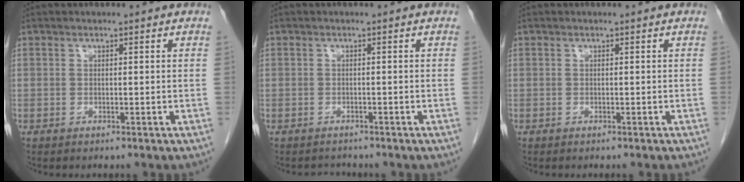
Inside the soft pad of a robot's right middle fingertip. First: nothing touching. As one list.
[{"total": 1.3, "force": [-1.2, 0.3, -0.4], "torque": [0.003, -0.004, -0.018]}, {"total": 2.1, "force": [-1.9, -0.1, 1.0], "torque": [-0.012, 0.001, -0.021]}]